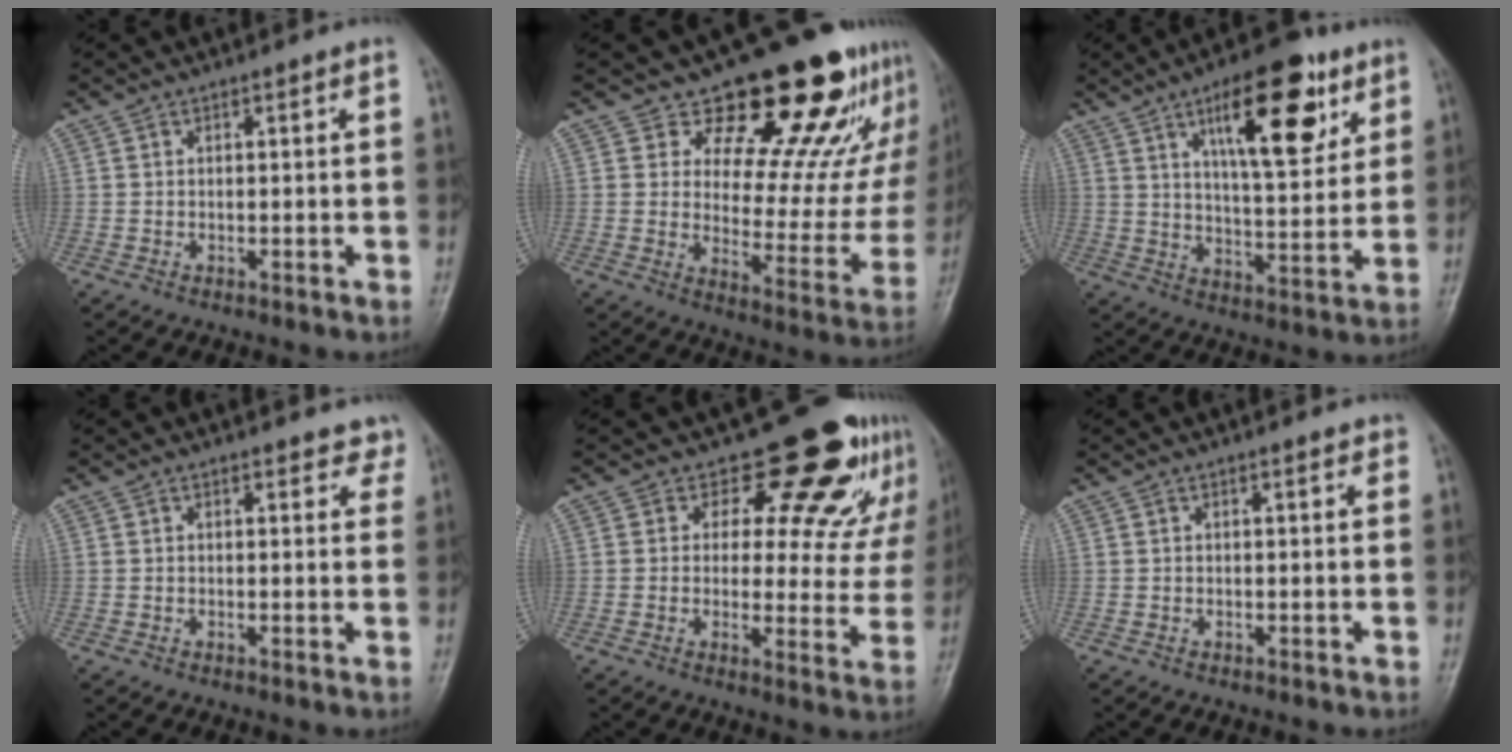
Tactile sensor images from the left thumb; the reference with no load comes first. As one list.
[{"total": 20.9, "force": [15.5, 9.4, 10.4], "torque": [-0.068, -0.102, 0.199]}, {"total": 17.7, "force": [8.7, 6.6, 13.9], "torque": [-0.174, -0.035, 0.135]}, {"total": 3.4, "force": [3.0, 1.6, 0.4], "torque": [0.029, -0.015, 0.017]}, {"total": 15.0, "force": [11.2, 7.5, 6.5], "torque": [-0.022, -0.073, 0.119]}, {"total": 0.9, "force": [0.7, 0.4, 0.4], "torque": [-0.005, -0.004, 0.005]}]